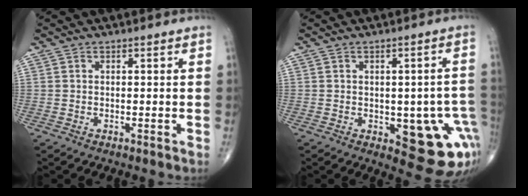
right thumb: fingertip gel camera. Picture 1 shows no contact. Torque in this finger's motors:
{"motor_torque": [1.81, 1.58, 0.50, -0.67, 0.18]}